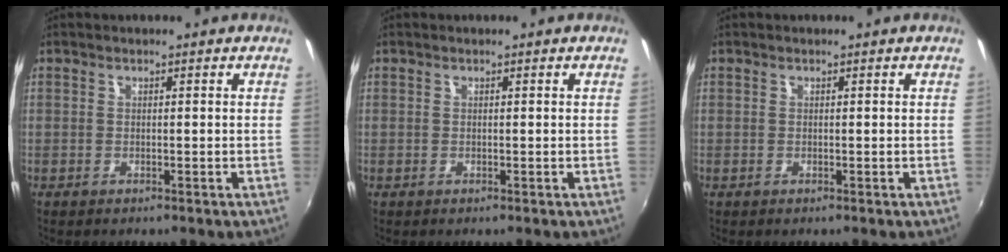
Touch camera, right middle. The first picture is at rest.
{"total": 0.0}
{"total": 0.0}